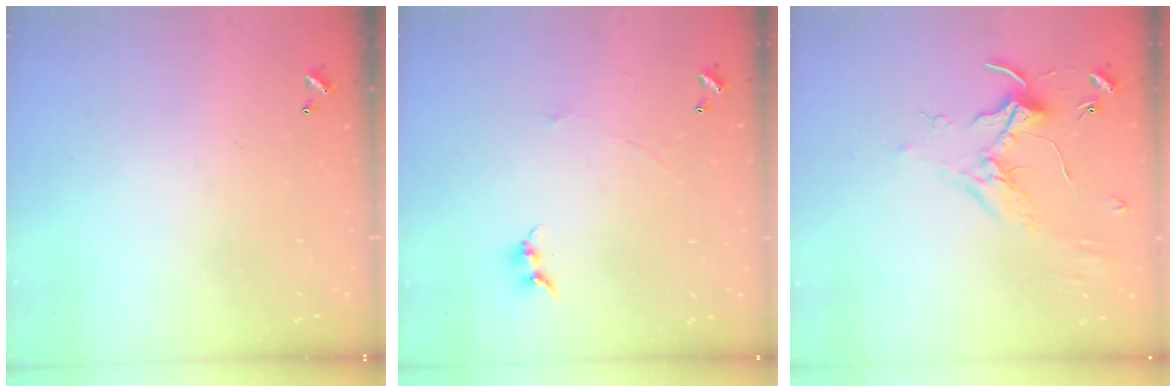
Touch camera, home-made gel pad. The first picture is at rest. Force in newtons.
{"total": 0.7, "press": 0.4, "slide": 0.6}
{"total": 1.8, "press": 1.8, "slide": 0.4}